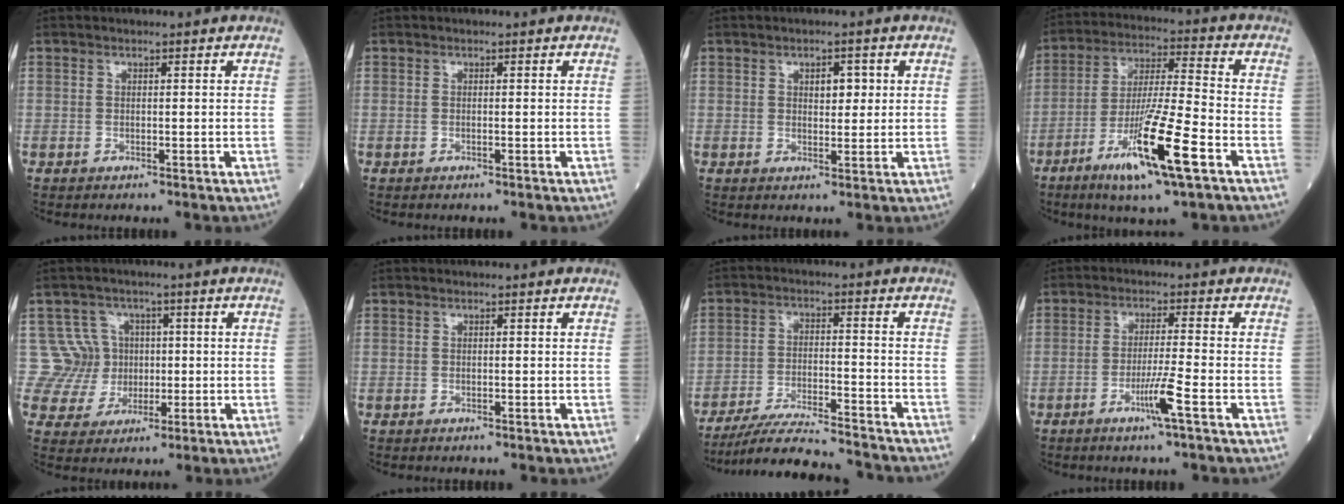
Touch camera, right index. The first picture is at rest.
{"total": 0.0}
{"total": 3.0, "force": [0.9, 1.5, 2.4], "torque": [-0.030, 0.003, 0.012]}
{"total": 14.3, "force": [-6.8, 0.4, 12.5], "torque": [-0.233, -0.024, -0.120]}
{"total": 7.3, "force": [1.3, 7.2, -0.6], "torque": [0.025, 0.025, 0.029]}
{"total": 0.0}
{"total": 14.6, "force": [-13.7, 0.4, 5.1], "torque": [-0.089, -0.013, -0.217]}
{"total": 4.9, "force": [-2.3, -0.8, 4.3], "torque": [-0.084, -0.011, -0.045]}